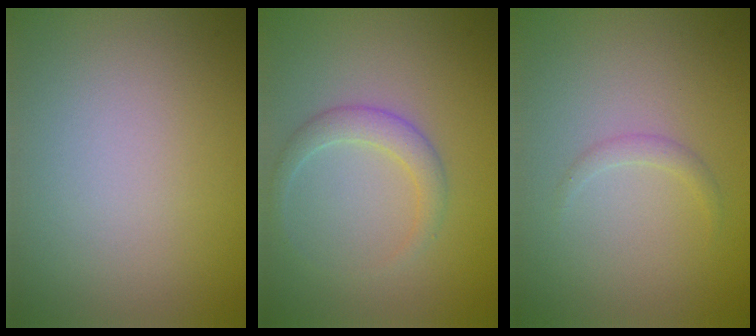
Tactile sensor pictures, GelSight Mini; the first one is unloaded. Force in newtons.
{"total": 2.1, "press": 2.1, "slide": 0.1}
{"total": 0.9, "press": 0.9, "slide": 0.0}